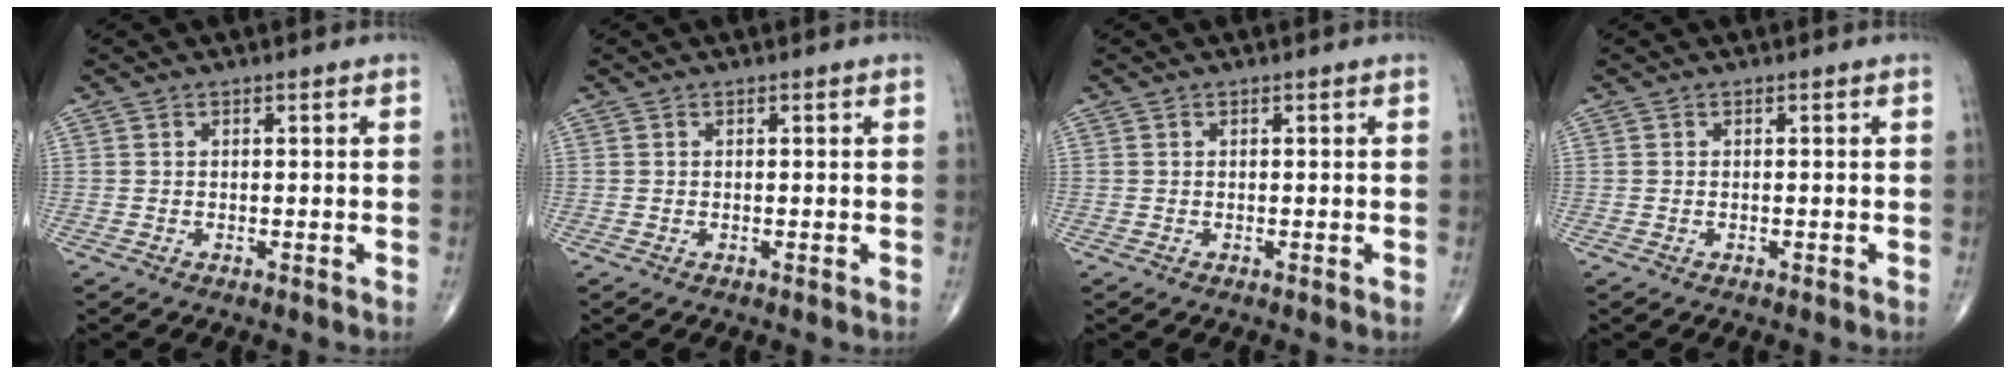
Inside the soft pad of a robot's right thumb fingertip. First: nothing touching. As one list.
[{"total": 0.0}, {"total": 0.0}, {"total": 0.0}]